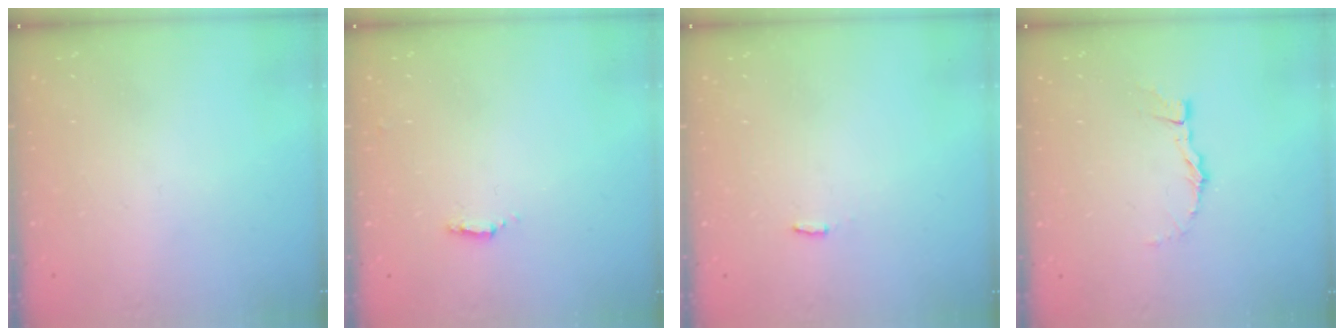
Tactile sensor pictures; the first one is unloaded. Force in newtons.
{"total": 2.0, "press": 2.0, "slide": 0.4}
{"total": 2.3, "press": 2.3, "slide": 0.4}
{"total": 1.6, "press": 1.6, "slide": 0.1}